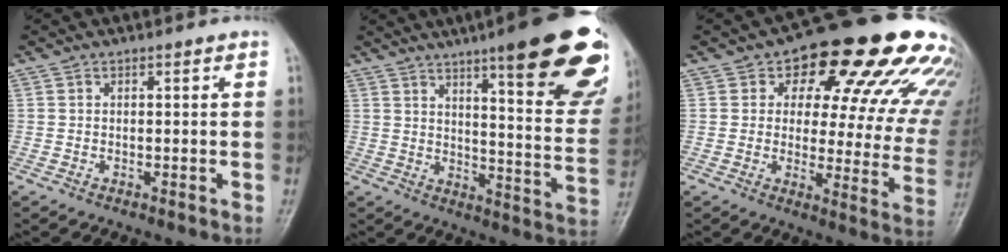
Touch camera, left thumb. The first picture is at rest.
{"total": 26.6, "force": [15.8, 5.6, 20.7], "torque": [-0.223, -0.062, 0.208]}
{"total": 24.4, "force": [13.0, 11.3, 17.3], "torque": [-0.182, -0.022, 0.157]}